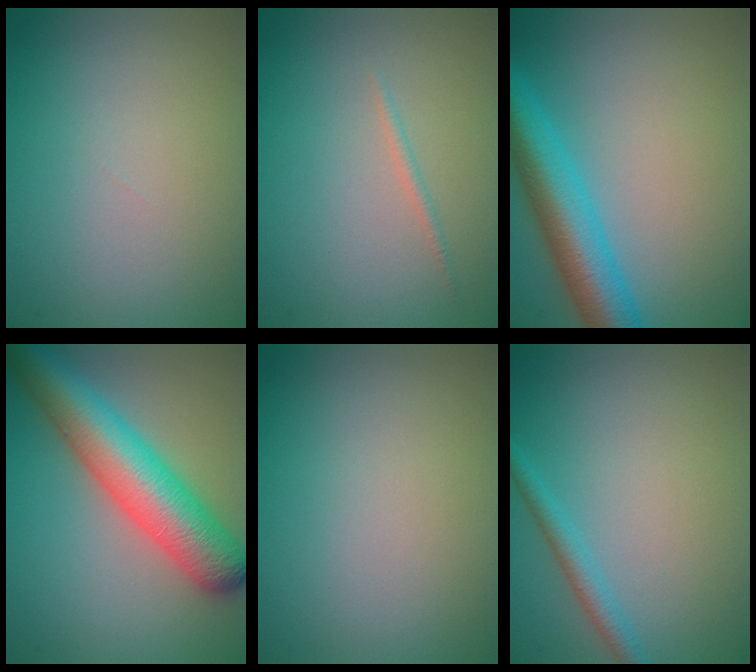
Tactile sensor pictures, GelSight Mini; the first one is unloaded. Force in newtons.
{"total": 0.6, "press": 0.6, "slide": 0.0}
{"total": 6.6, "press": 6.5, "slide": 0.3}
{"total": 8.5, "press": 8.5, "slide": 0.3}
{"total": 0.0}
{"total": 1.8, "press": 1.8, "slide": 0.1}